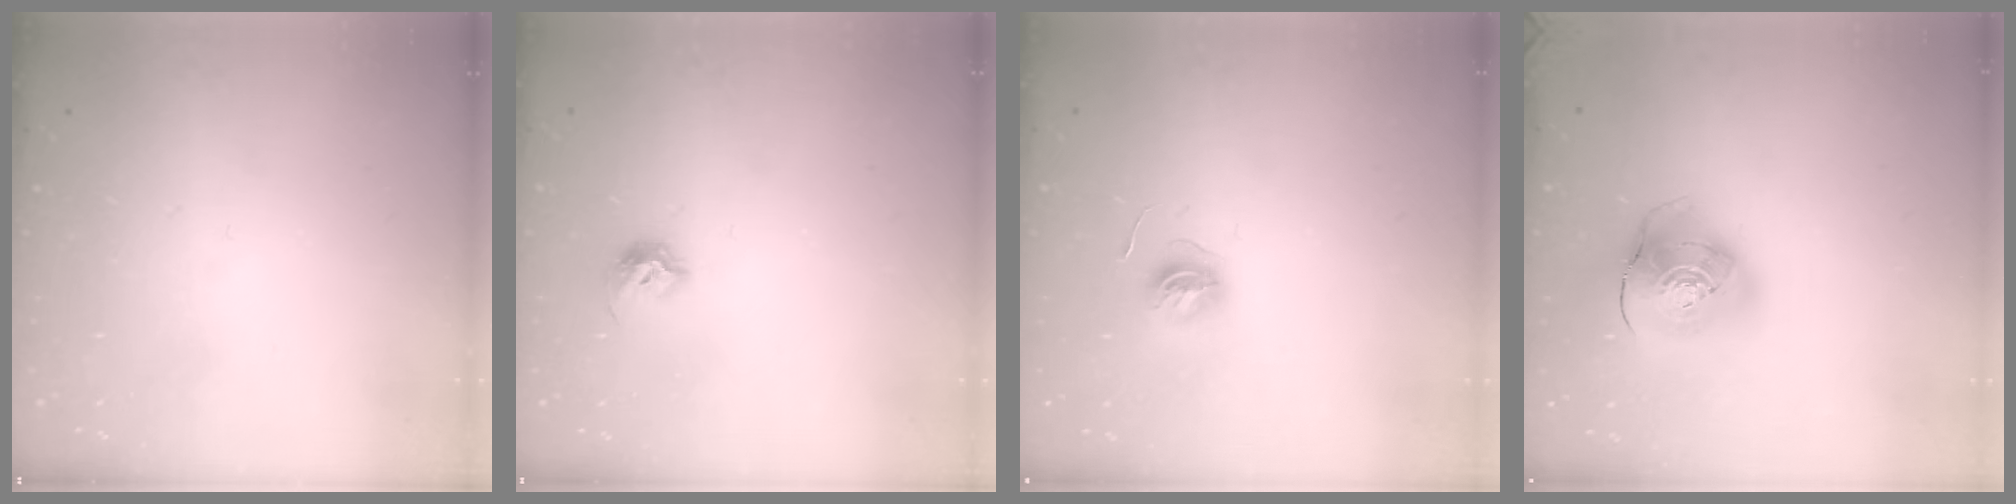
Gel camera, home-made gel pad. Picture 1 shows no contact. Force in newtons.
{"total": 7.7, "press": 7.7, "slide": 1.0}
{"total": 5.6, "press": 5.6, "slide": 0.6}
{"total": 14.4, "press": 14.2, "slide": 2.1}